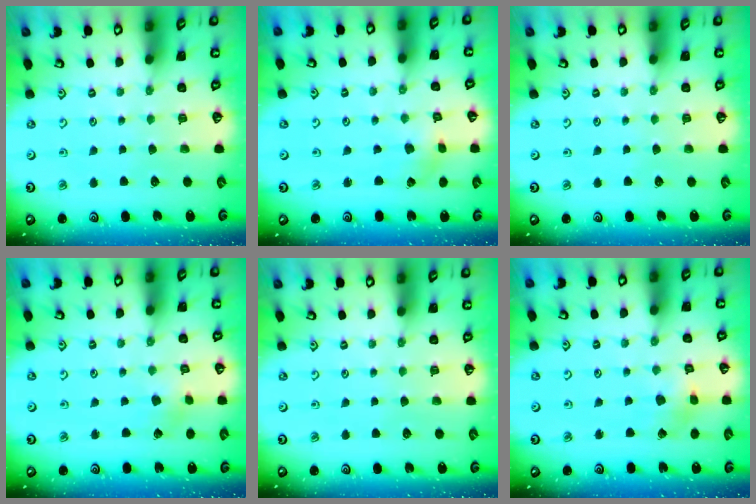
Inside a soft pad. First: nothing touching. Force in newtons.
{"total": 1.7, "press": 1.7, "slide": 0.3}
{"total": 0.0}
{"total": 1.9, "press": 1.9, "slide": 0.2}
{"total": 0.0}
{"total": 3.2, "press": 3.2, "slide": 0.3}